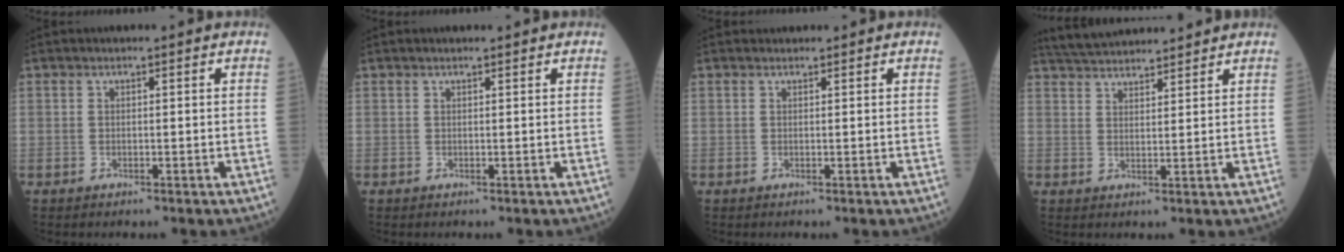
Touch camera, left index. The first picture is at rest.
{"total": 0.5, "force": [0.5, 0.1, 0.0], "torque": [-0.010, 0.006, 0.008]}
{"total": 0.6, "force": [0.6, 0.2, 0.0], "torque": [-0.009, 0.005, 0.011]}
{"total": 9.2, "force": [8.7, 1.0, 2.6], "torque": [-0.054, 0.030, 0.141]}